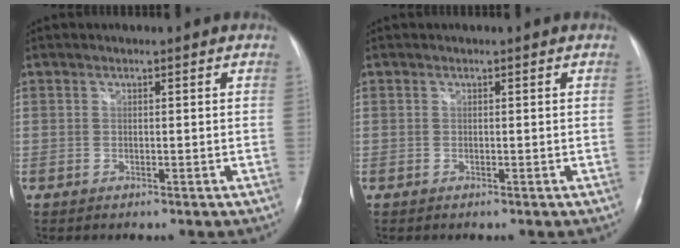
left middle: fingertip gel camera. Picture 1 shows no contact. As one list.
[{"total": 0.0}]